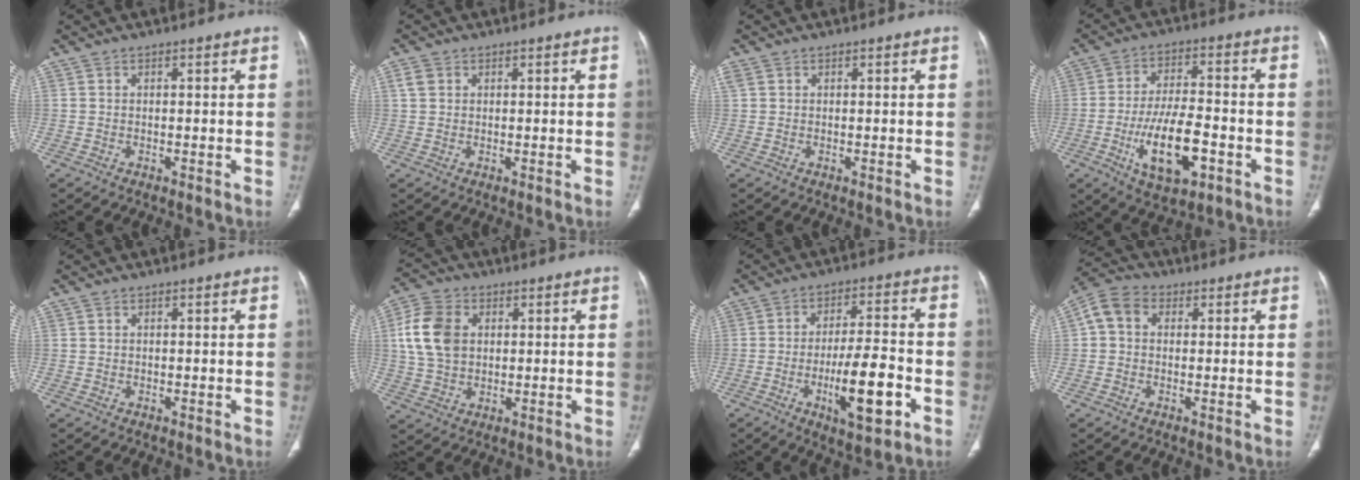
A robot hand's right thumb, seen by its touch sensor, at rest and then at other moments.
{"total": 2.4, "force": [1.0, 1.8, 1.2], "torque": [-0.023, 0.001, 0.023]}
{"total": 1.3, "force": [0.7, 0.9, 0.5], "torque": [-0.015, 0.012, 0.017]}
{"total": 13.7, "force": [-4.7, 5.9, 11.4], "torque": [-0.191, 0.018, -0.077]}
{"total": 0.0}
{"total": 11.0, "force": [2.1, 8.1, 7.1], "torque": [-0.133, 0.004, 0.040]}
{"total": 12.9, "force": [-4.5, 3.8, 11.5], "torque": [-0.179, 0.022, -0.071]}
{"total": 6.2, "force": [0.9, 5.0, 3.6], "torque": [-0.066, 0.022, 0.008]}